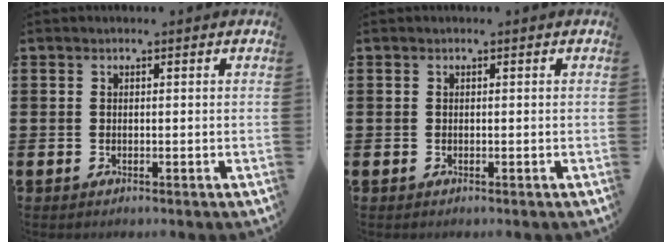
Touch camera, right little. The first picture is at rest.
{"total": 0.0}